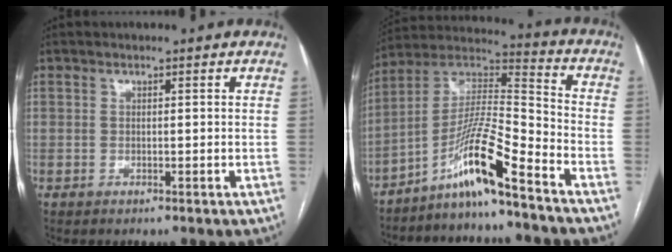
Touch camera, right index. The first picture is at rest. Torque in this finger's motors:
{"motor_torque": [1.27, -0.50, 0.67, 0.16]}